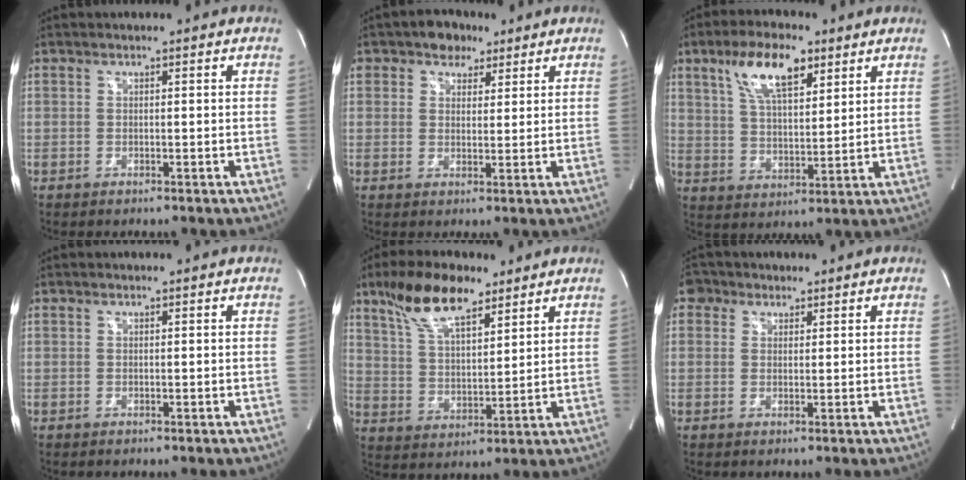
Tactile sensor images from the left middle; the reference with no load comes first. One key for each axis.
{"total": 4.8, "fx": 2.9, "fy": 3.3, "fz": 1.8, "tx": -0.023, "ty": 0.013, "tz": 0.046}
{"total": 10.8, "fx": 5.9, "fy": 3.9, "fz": 8.1, "tx": -0.155, "ty": 0.014, "tz": 0.112}
{"total": 0.0}
{"total": 11.8, "fx": 8.1, "fy": 3.9, "fz": 7.6, "tx": -0.147, "ty": 0.016, "tz": 0.154}
{"total": 3.6, "fx": 1.9, "fy": 2.9, "fz": 0.8, "tx": -0.013, "ty": 0.015, "tz": 0.031}